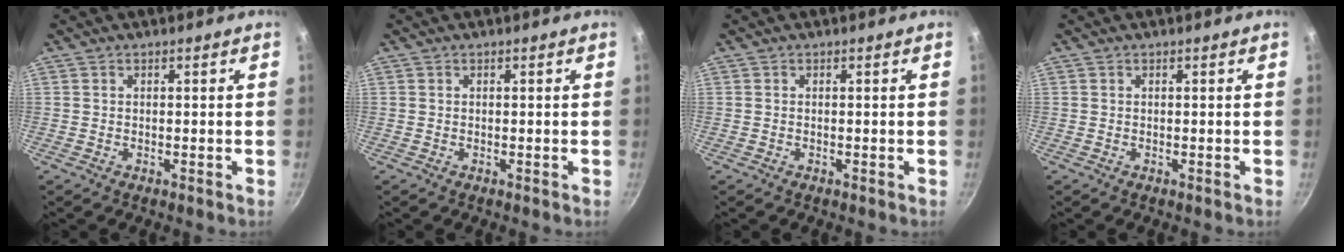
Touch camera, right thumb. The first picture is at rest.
{"total": 0.0}
{"total": 0.0}
{"total": 0.0}